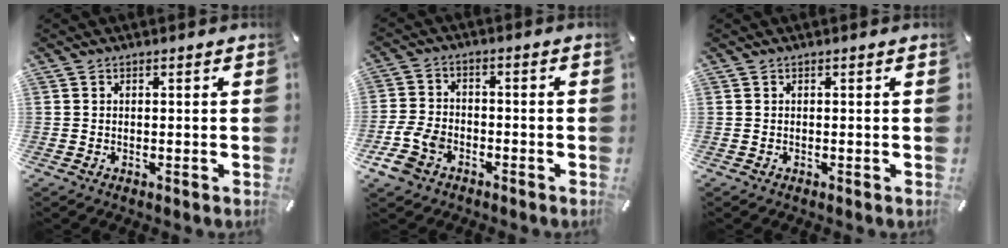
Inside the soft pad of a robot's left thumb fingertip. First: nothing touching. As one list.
[{"total": 7.7, "force": [-4.1, 5.4, 3.8], "torque": [-0.089, 0.016, -0.078]}, {"total": 0.0}]